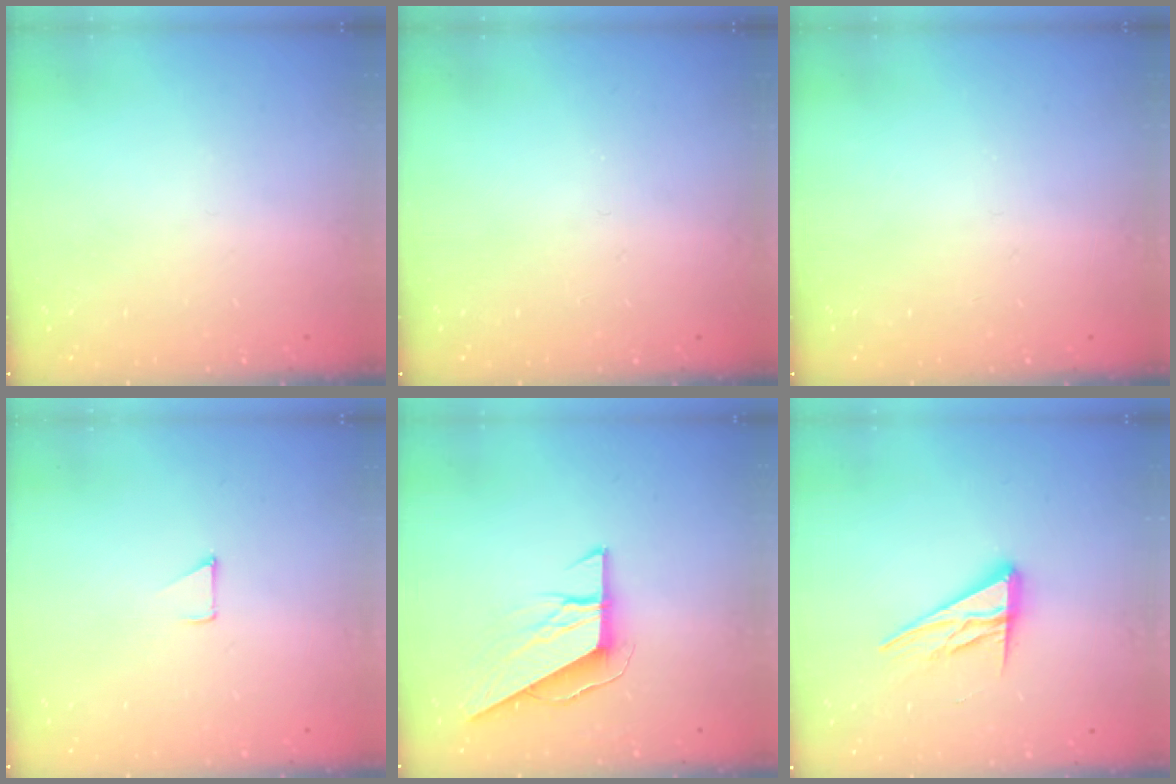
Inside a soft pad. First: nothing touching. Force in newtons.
{"total": 0.0}
{"total": 0.0}
{"total": 2.9, "press": 2.8, "slide": 0.3}
{"total": 8.4, "press": 8.4, "slide": 0.4}
{"total": 12.6, "press": 12.5, "slide": 1.1}